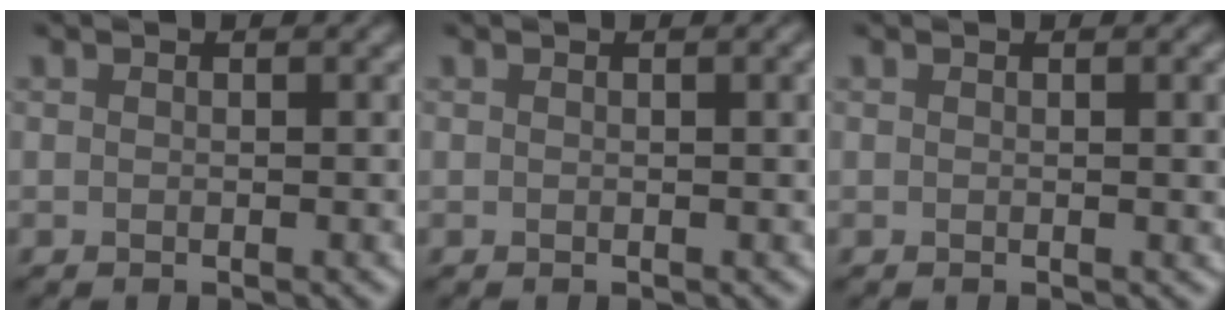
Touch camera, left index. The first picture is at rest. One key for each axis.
{"total": 1.2, "fx": 0.3, "fy": 0.3, "fz": 1.1, "tx": -0.012, "ty": 0.003, "tz": 0.002}
{"total": 2.2, "fx": 0.4, "fy": 0.6, "fz": 2.0, "tx": -0.019, "ty": 0.002, "tz": 0.002}